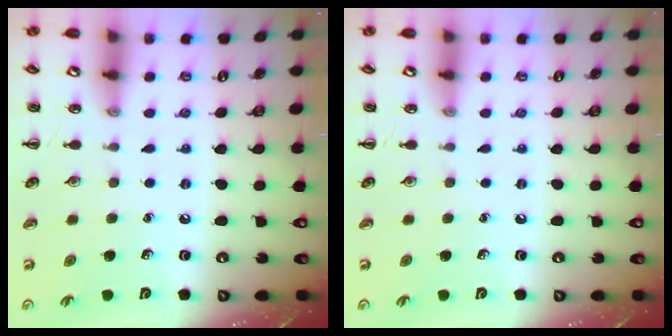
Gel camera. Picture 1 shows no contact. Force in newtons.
{"total": 0.0}